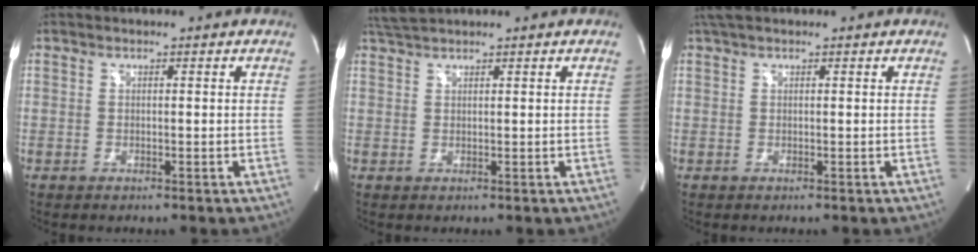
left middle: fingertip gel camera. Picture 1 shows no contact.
{"total": 2.6, "force": [2.5, -0.1, 0.9], "torque": [-0.025, 0.018, 0.052]}
{"total": 2.8, "force": [2.2, 0.7, 1.6], "torque": [-0.035, 0.031, 0.042]}